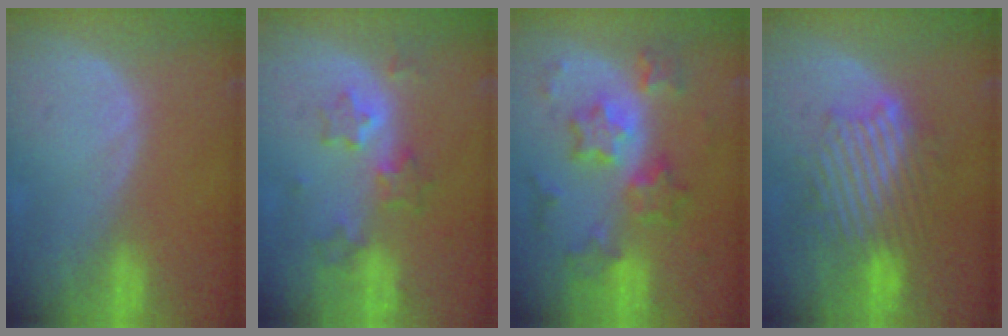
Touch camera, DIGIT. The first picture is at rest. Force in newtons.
{"total": 6.2, "press": 5.8, "slide": 2.1}
{"total": 9.4, "press": 9.4, "slide": 0.8}
{"total": 9.3, "press": 9.3, "slide": 0.5}